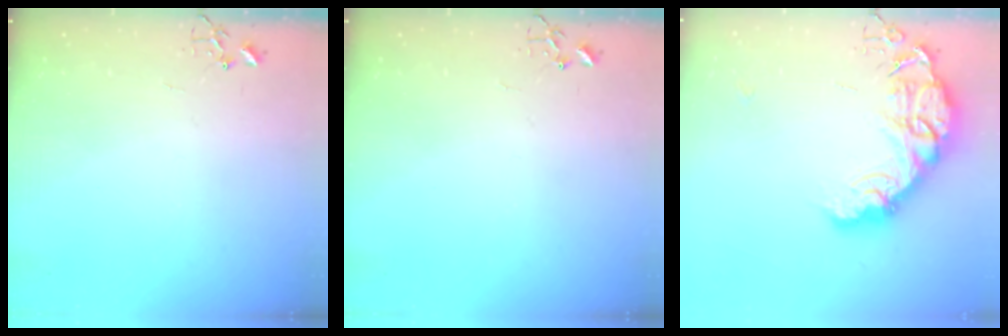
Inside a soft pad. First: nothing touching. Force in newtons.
{"total": 0.0}
{"total": 18.2, "press": 18.2, "slide": 1.3}